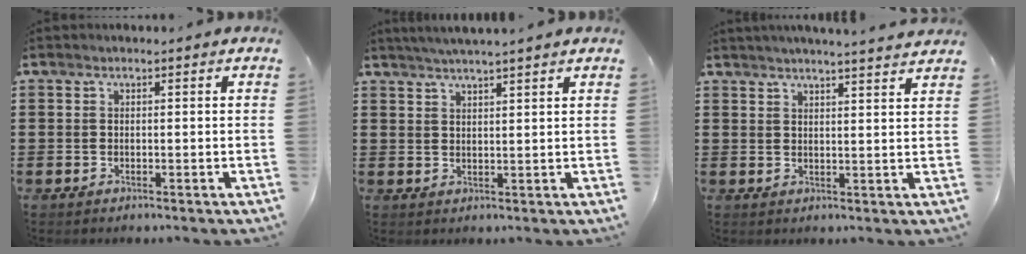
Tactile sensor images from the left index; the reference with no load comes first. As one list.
[{"total": 2.6, "force": [2.4, -0.6, 0.8], "torque": [-0.020, -0.003, 0.045]}, {"total": 3.1, "force": [2.9, -0.6, 0.6], "torque": [-0.021, -0.011, 0.052]}]